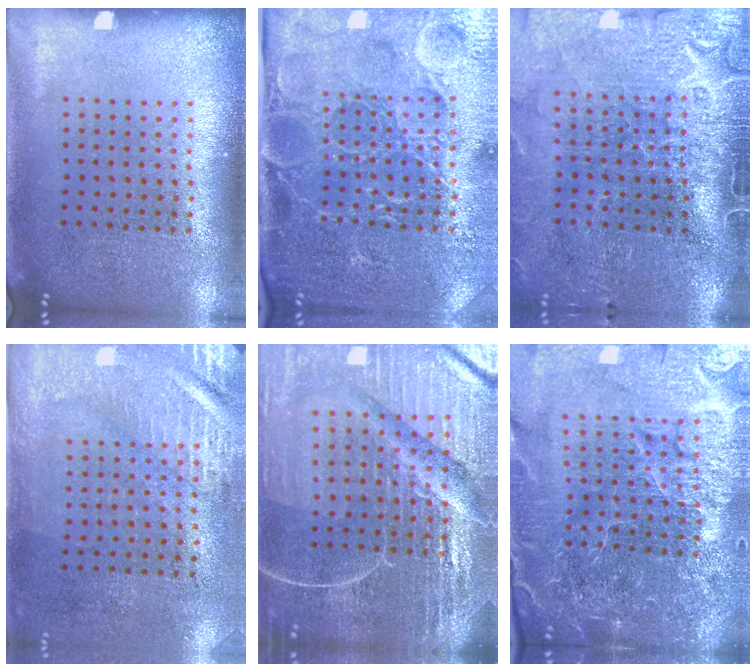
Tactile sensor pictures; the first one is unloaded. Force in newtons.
{"total": 4.8, "press": 4.2, "slide": 2.1}
{"total": 4.2, "press": 3.7, "slide": 2.1}
{"total": 2.9, "press": 2.5, "slide": 1.5}
{"total": 6.9, "press": 6.1, "slide": 3.3}
{"total": 6.2, "press": 5.5, "slide": 2.9}